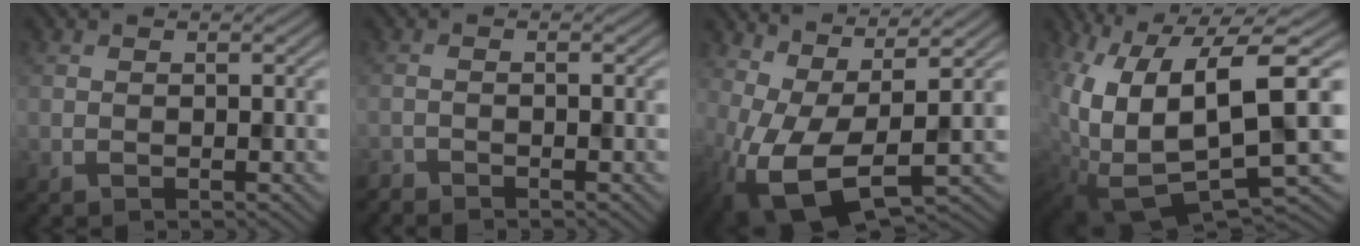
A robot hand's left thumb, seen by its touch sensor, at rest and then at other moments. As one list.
[{"total": 1.2, "force": [-1.2, 0.0, 0.2], "torque": [-0.002, -0.004, -0.028]}, {"total": 9.9, "force": [0.3, 4.6, 8.8], "torque": [-0.196, -0.005, 0.005]}, {"total": 13.9, "force": [1.8, 5.5, 12.6], "torque": [-0.262, -0.017, 0.048]}]